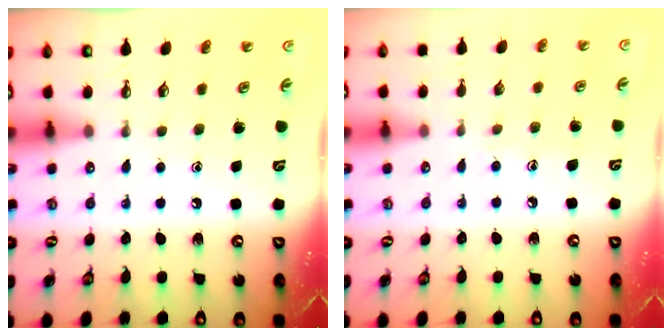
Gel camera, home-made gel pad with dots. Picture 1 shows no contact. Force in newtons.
{"total": 4.4, "press": 4.4, "slide": 0.4}